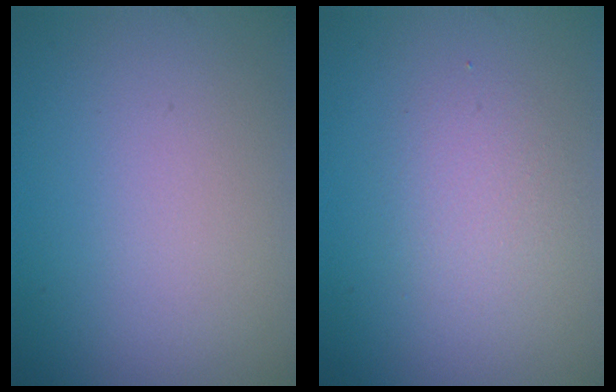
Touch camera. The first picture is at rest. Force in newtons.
{"total": 2.0, "press": 2.0, "slide": 0.1}